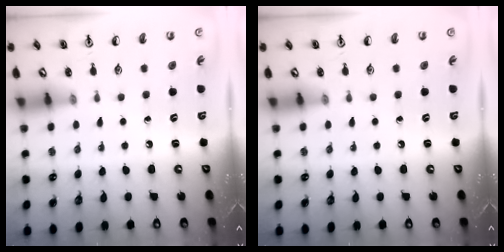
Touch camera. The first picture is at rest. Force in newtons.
{"total": 0.0}